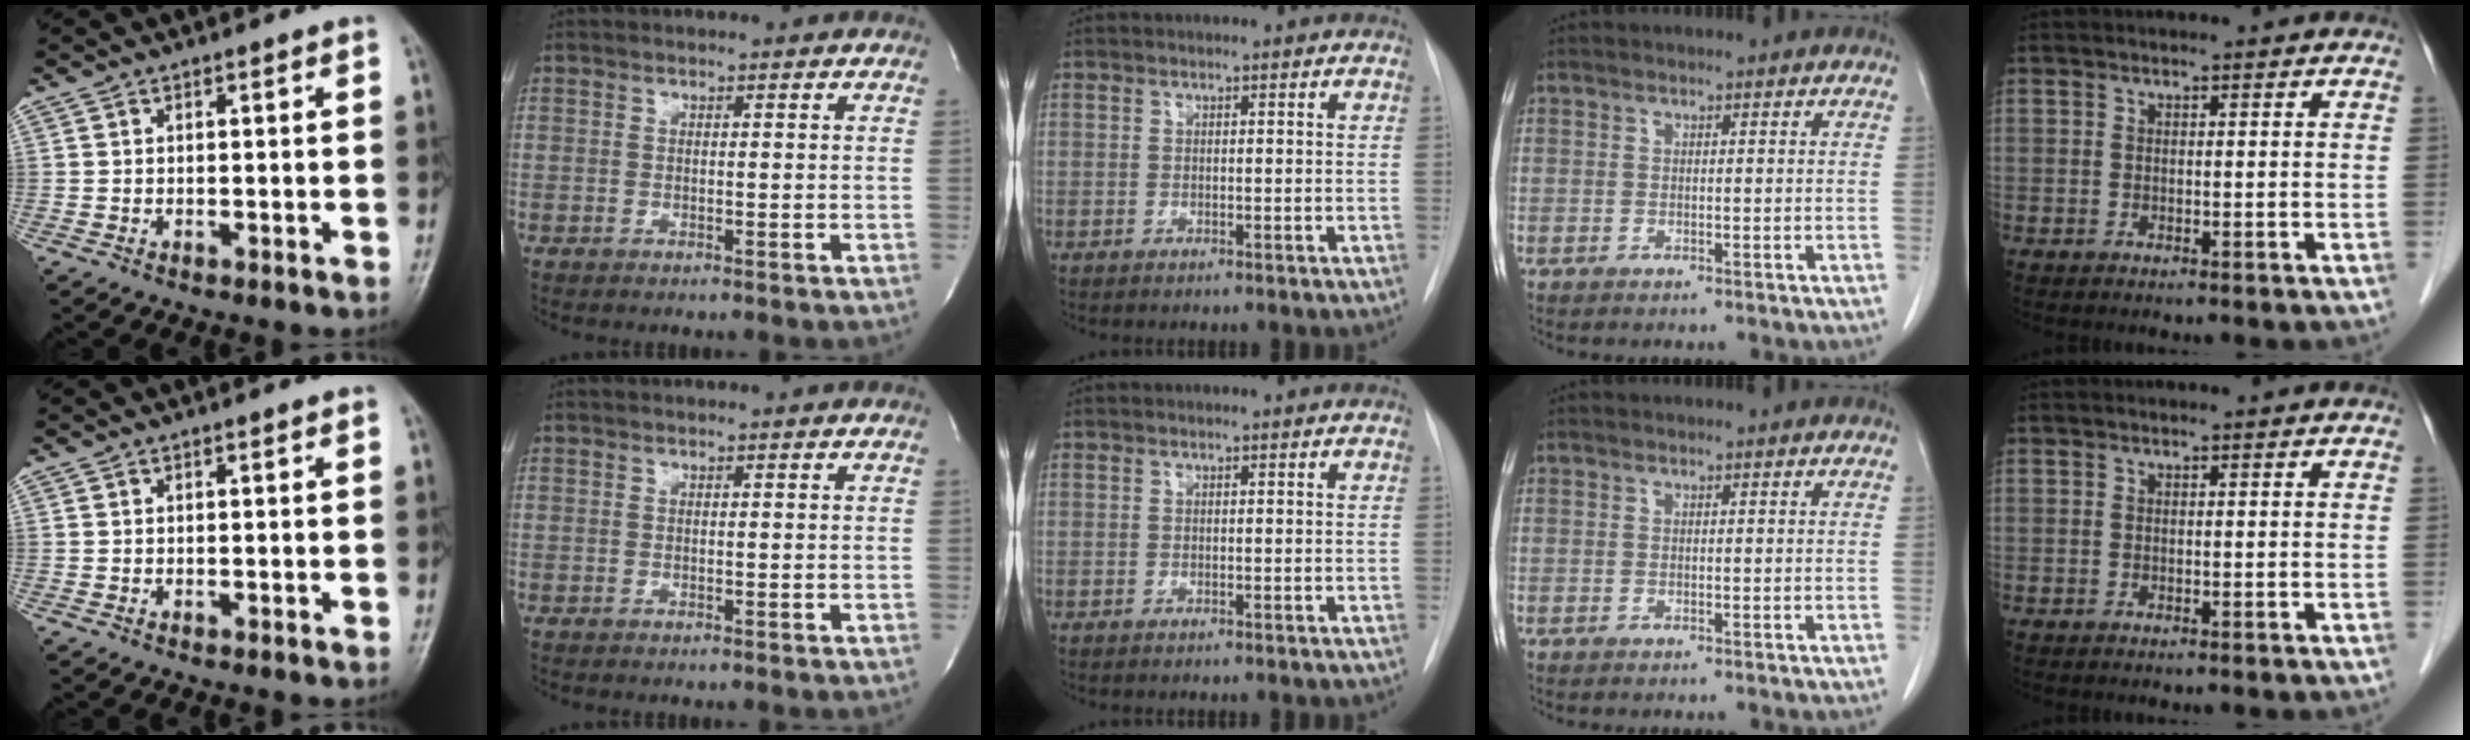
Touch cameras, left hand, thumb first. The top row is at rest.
{}